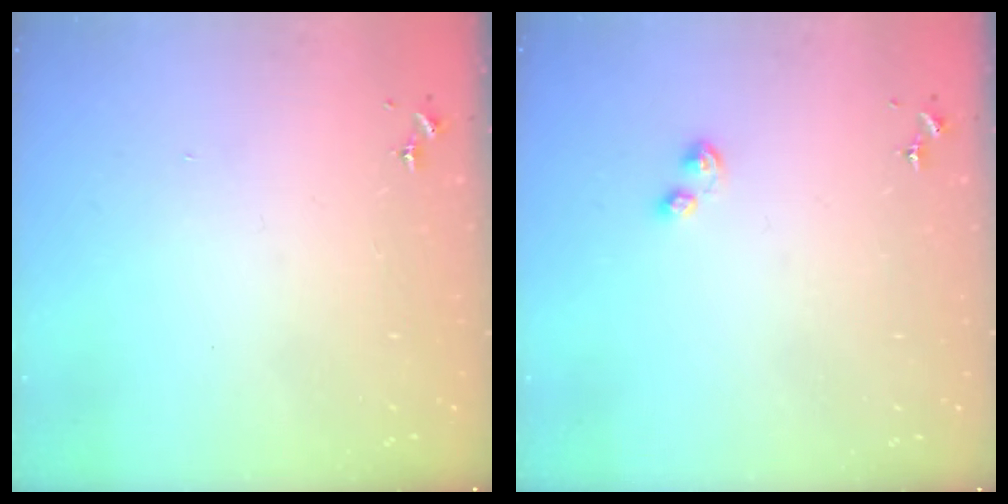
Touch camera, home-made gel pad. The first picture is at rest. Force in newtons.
{"total": 4.3, "press": 4.3, "slide": 0.5}